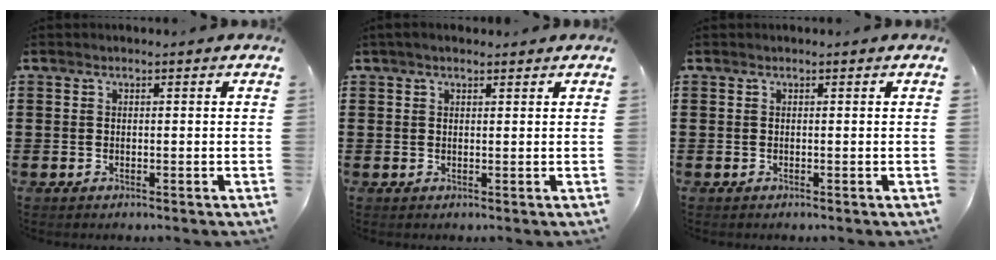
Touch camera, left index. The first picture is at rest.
{"total": 1.2, "force": [0.8, 0.5, 0.7], "torque": [-0.016, 0.004, 0.015]}
{"total": 0.0}